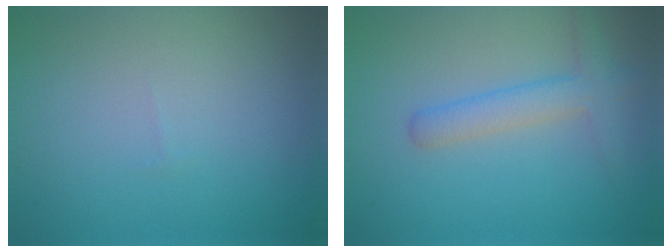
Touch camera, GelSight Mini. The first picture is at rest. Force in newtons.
{"total": 2.9, "press": 2.9, "slide": 0.2}